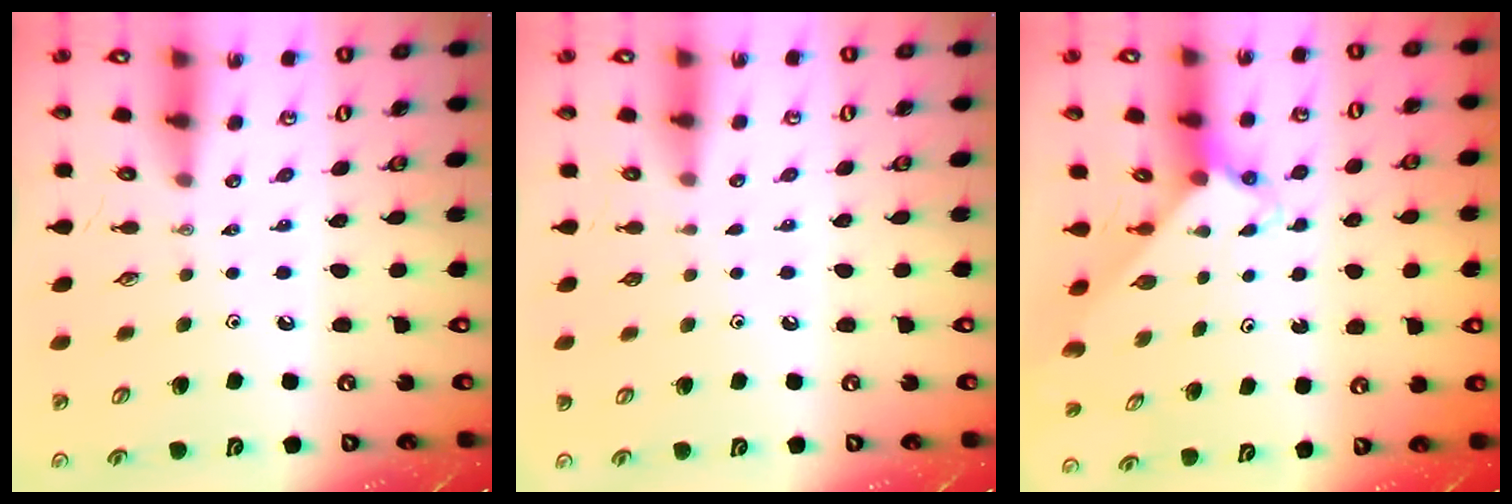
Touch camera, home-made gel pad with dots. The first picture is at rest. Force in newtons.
{"total": 0.8, "press": 0.8, "slide": 0.1}
{"total": 2.6, "press": 2.6, "slide": 0.2}